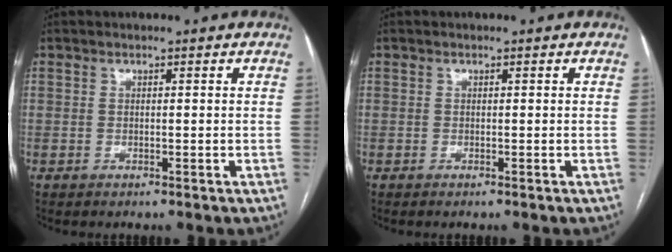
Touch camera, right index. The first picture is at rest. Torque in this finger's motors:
{"motor_torque": [0.06, -0.15, 0.12, 0.01]}